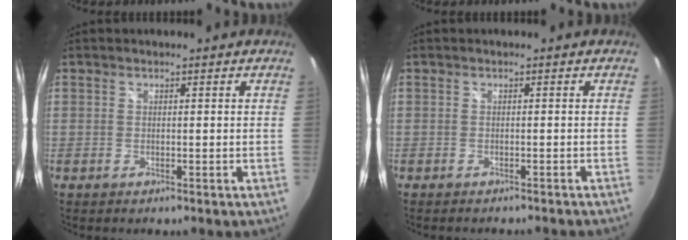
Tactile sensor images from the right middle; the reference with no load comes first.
{"total": 2.4, "force": [-2.2, 0.3, 1.0], "torque": [-0.020, -0.013, -0.030]}